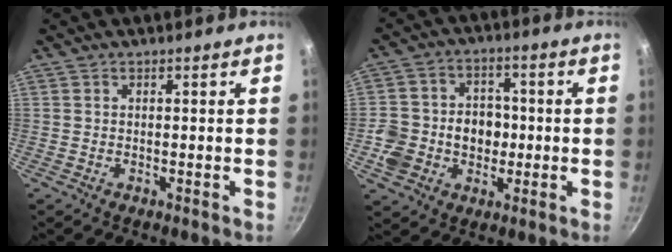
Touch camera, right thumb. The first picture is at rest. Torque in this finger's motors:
{"motor_torque": [1.37, 1.33, 1.09, -0.47, 0.06]}